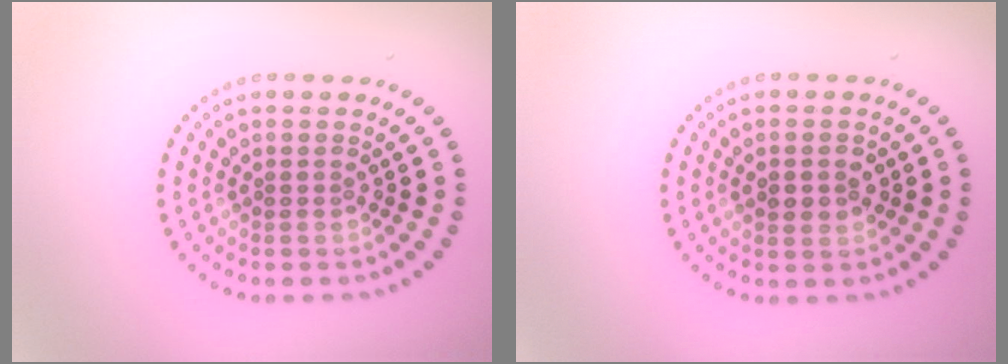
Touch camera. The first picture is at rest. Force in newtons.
{"total": 2.4, "press": 2.4, "slide": 0.1}